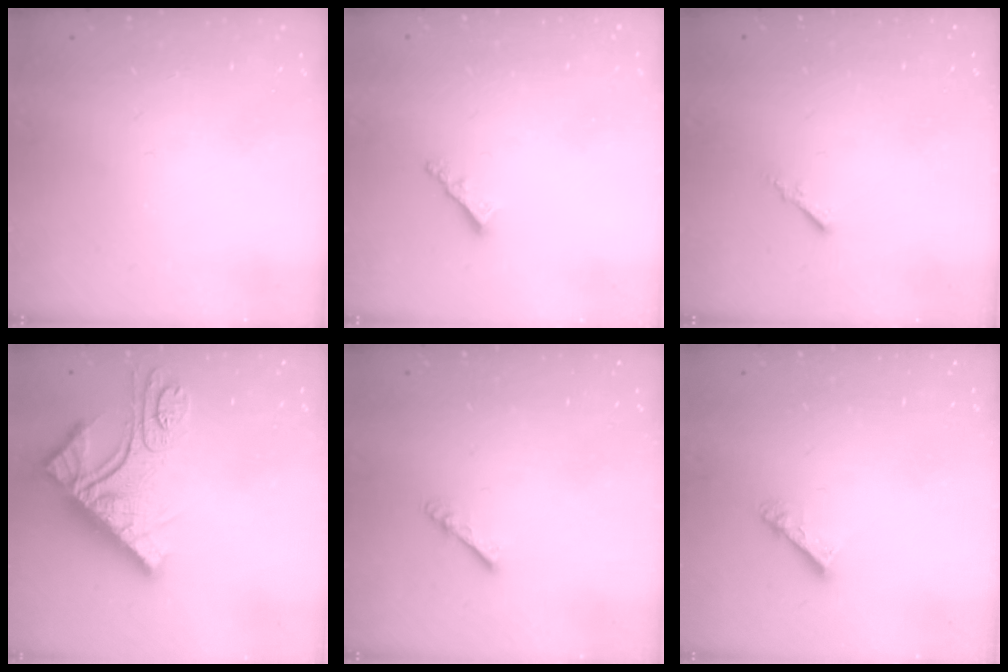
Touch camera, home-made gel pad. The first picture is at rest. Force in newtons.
{"total": 2.3, "press": 2.3, "slide": 0.1}
{"total": 0.0}
{"total": 17.4, "press": 17.3, "slide": 1.8}
{"total": 2.9, "press": 2.8, "slide": 0.4}
{"total": 4.3, "press": 4.3, "slide": 0.3}